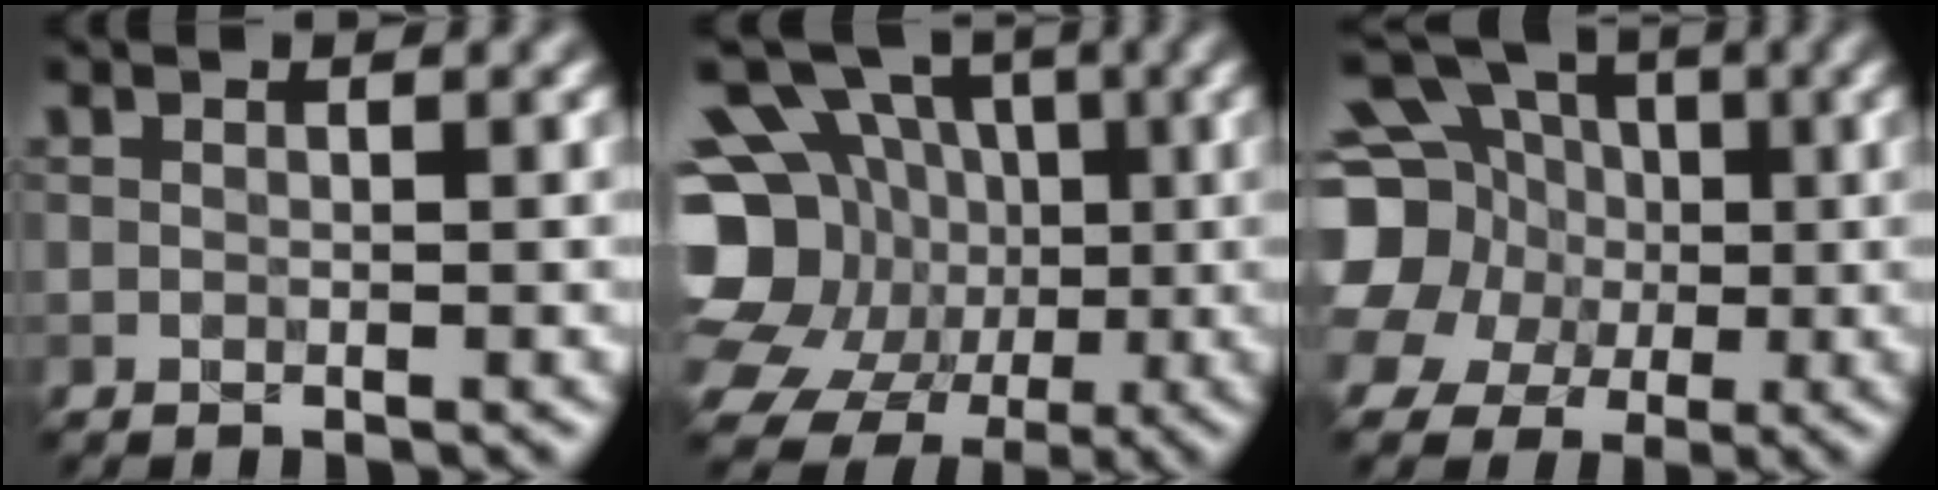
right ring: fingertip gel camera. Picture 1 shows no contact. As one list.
[{"total": 17.6, "force": [-0.4, 15.5, 8.2], "torque": [-0.191, 0.014, -0.029]}, {"total": 17.6, "force": [2.9, 15.8, 7.2], "torque": [-0.186, 0.019, 0.017]}]